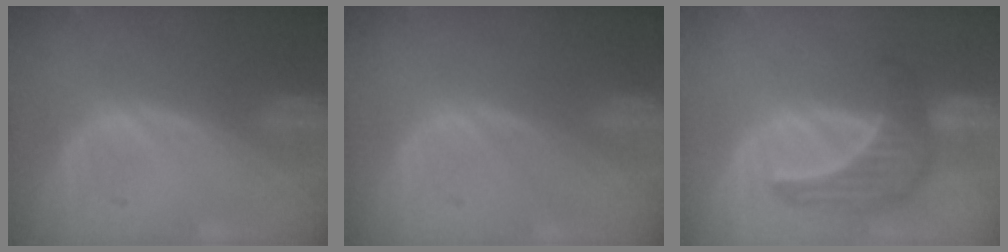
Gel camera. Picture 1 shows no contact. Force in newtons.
{"total": 0.0}
{"total": 6.6, "press": 6.5, "slide": 0.9}